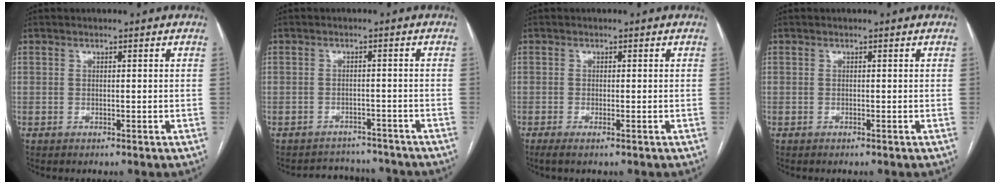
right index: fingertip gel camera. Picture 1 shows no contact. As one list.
[{"total": 6.7, "force": [-6.4, 2.1, -0.3], "torque": [0.012, 0.017, -0.081]}, {"total": 1.6, "force": [-1.0, 0.0, 1.3], "torque": [-0.022, -0.003, -0.018]}, {"total": 0.0}]